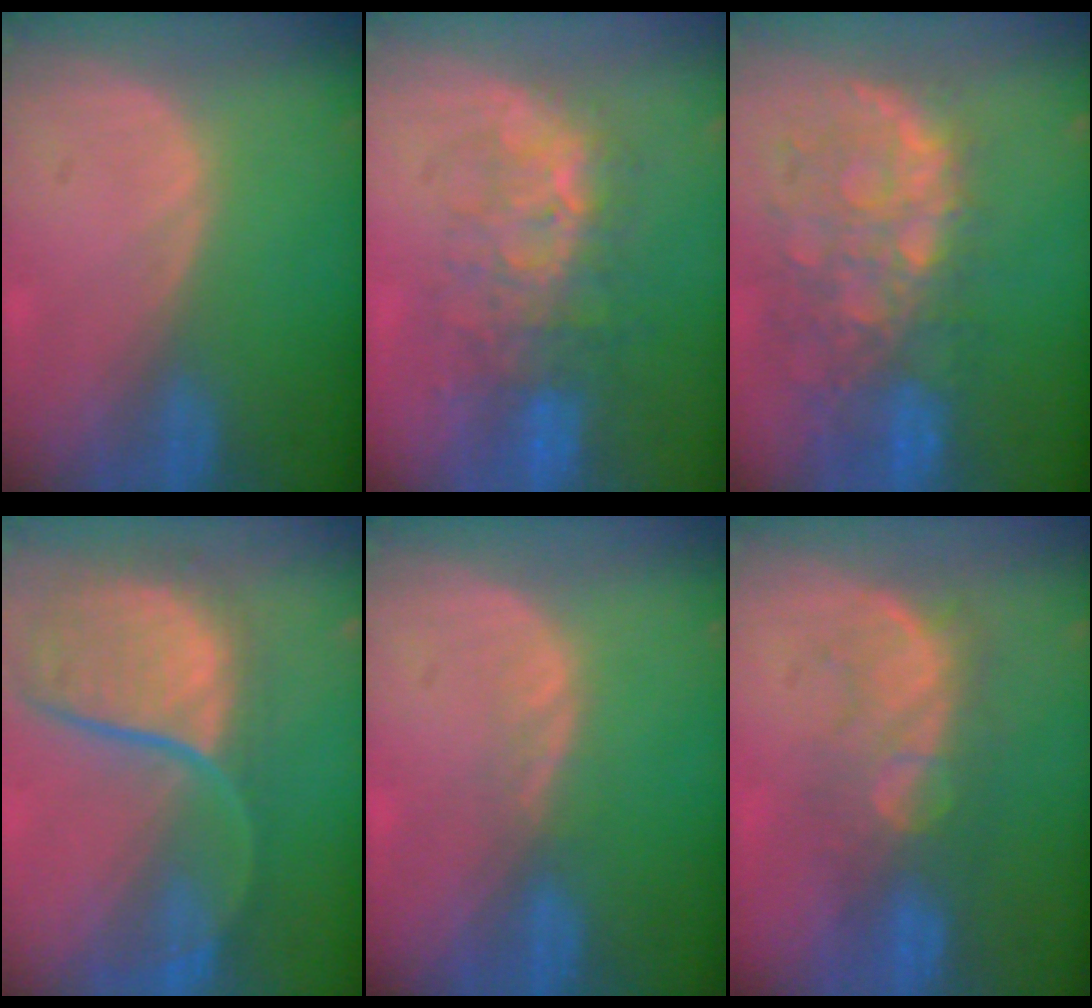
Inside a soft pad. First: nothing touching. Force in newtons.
{"total": 8.9, "press": 8.3, "slide": 3.3}
{"total": 11.1, "press": 9.7, "slide": 5.5}
{"total": 11.9, "press": 9.9, "slide": 6.7}
{"total": 1.5, "press": 1.5, "slide": 0.2}
{"total": 7.8, "press": 7.7, "slide": 1.5}